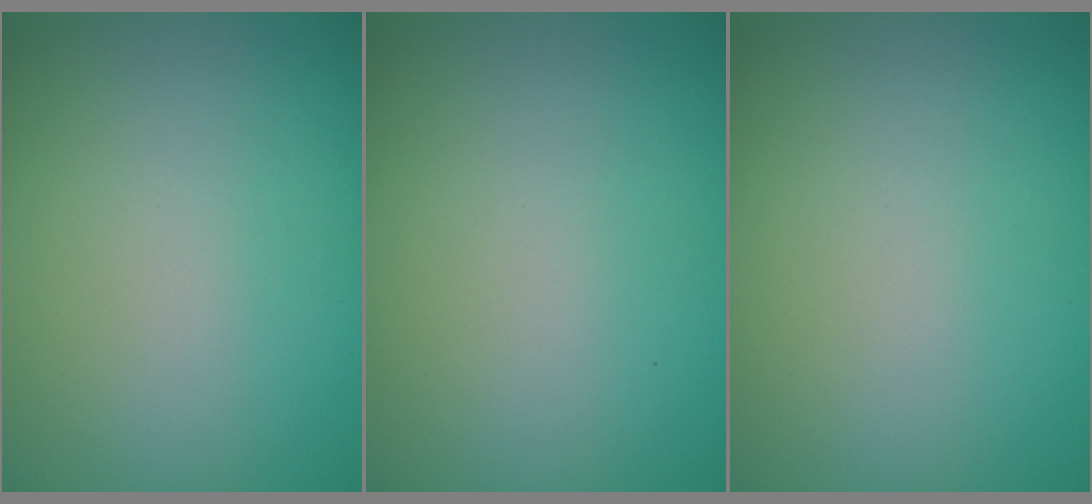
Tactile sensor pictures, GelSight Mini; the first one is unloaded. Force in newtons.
{"total": 0.0}
{"total": 0.0}